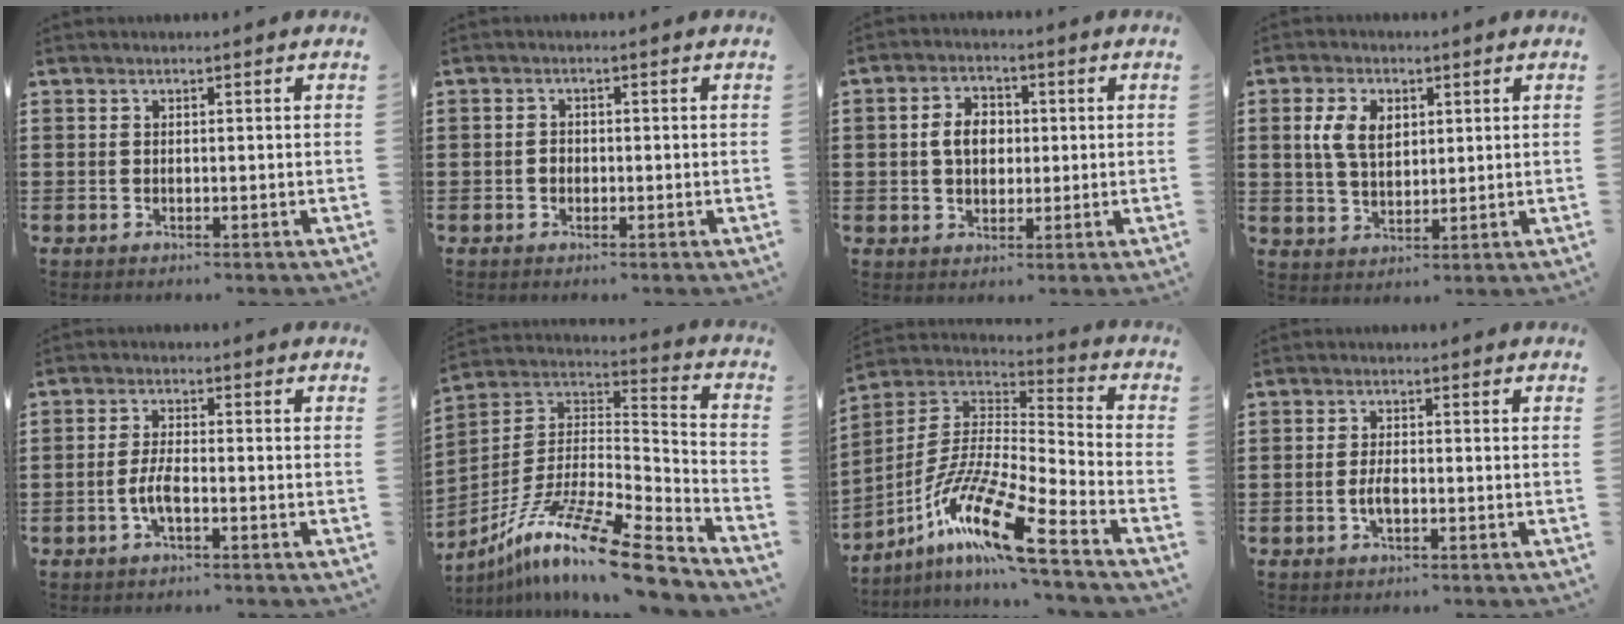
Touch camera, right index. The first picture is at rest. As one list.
[{"total": 1.2, "force": [-0.4, 0.9, 0.5], "torque": [-0.014, 0.001, -0.007]}, {"total": 5.0, "force": [0.3, 3.7, 3.4], "torque": [-0.082, 0.012, -0.001]}, {"total": 5.8, "force": [1.6, 3.7, 4.1], "torque": [-0.100, 0.011, 0.025]}, {"total": 3.6, "force": [-1.3, 1.1, 3.2], "torque": [-0.079, -0.003, -0.031]}, {"total": 15.0, "force": [-10.7, 2.0, 10.4], "torque": [-0.195, 0.021, -0.198]}, {"total": 14.4, "force": [-9.7, 1.7, 10.5], "torque": [-0.217, 0.000, -0.189]}, {"total": 2.8, "force": [-0.7, 1.0, 2.5], "torque": [-0.054, -0.001, -0.016]}]